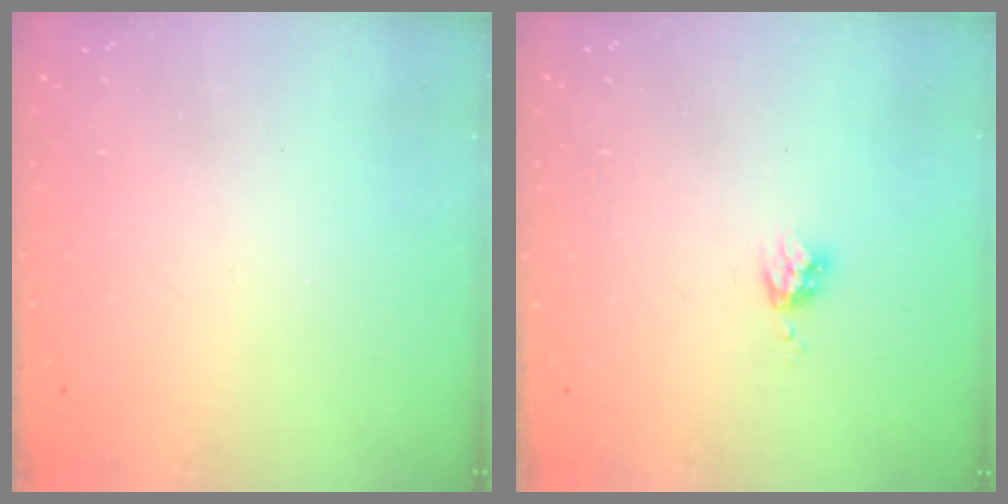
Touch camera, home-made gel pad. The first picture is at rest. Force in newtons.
{"total": 3.7, "press": 3.7, "slide": 0.5}